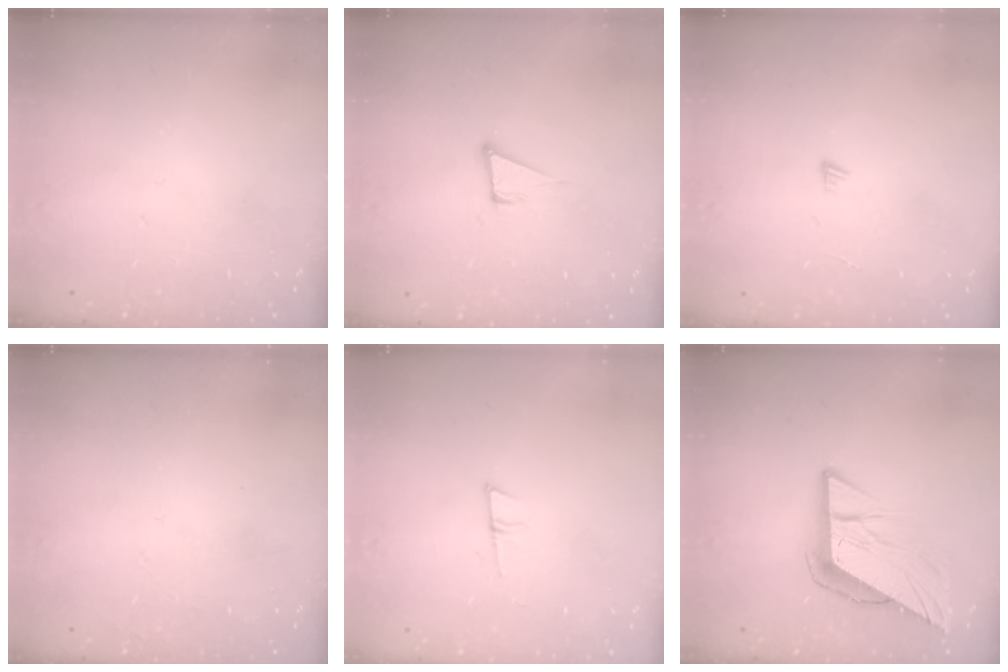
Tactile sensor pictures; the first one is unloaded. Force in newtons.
{"total": 5.7, "press": 4.6, "slide": 3.2}
{"total": 3.0, "press": 3.0, "slide": 0.3}
{"total": 1.6, "press": 1.6, "slide": 0.1}
{"total": 5.6, "press": 5.0, "slide": 2.6}
{"total": 9.9, "press": 9.9, "slide": 0.8}